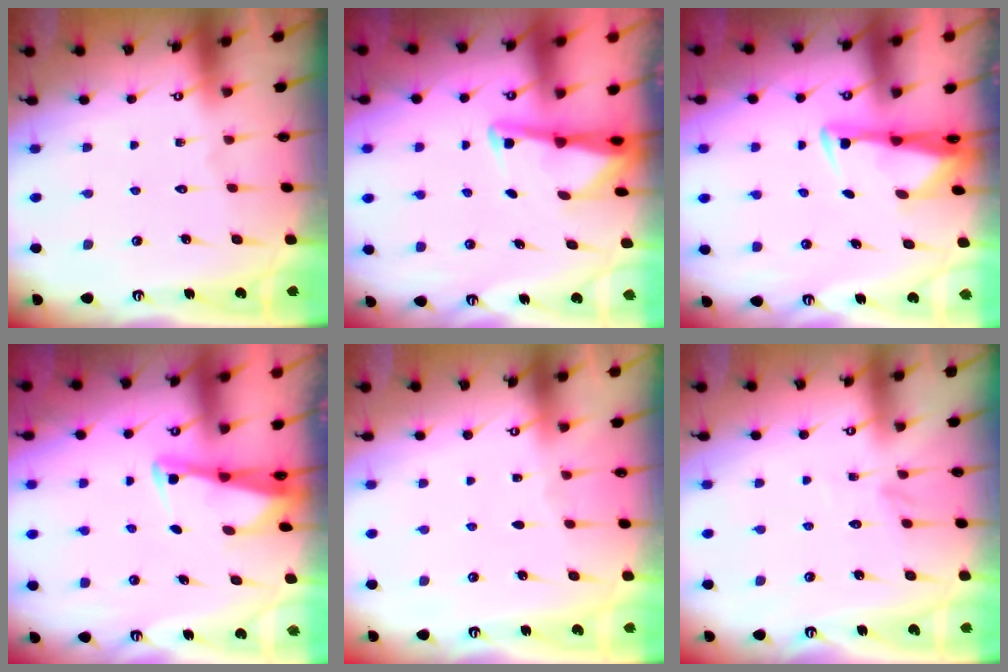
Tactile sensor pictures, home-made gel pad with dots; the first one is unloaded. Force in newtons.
{"total": 3.0, "press": 3.0, "slide": 0.4}
{"total": 2.9, "press": 2.8, "slide": 0.9}
{"total": 2.9, "press": 2.8, "slide": 0.3}
{"total": 2.5, "press": 2.5, "slide": 0.3}
{"total": 2.9, "press": 2.9, "slide": 0.3}